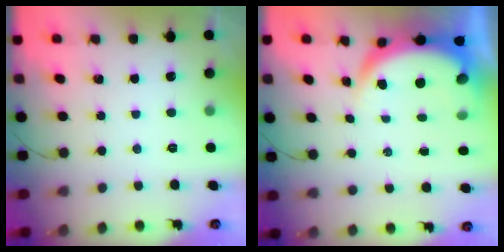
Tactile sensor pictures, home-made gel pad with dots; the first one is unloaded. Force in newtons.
{"total": 6.3, "press": 6.3, "slide": 0.9}